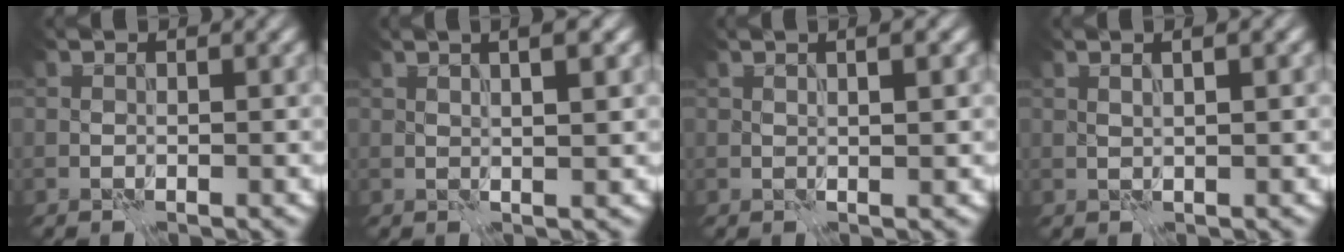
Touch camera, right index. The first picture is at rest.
{"total": 4.6, "force": [2.1, 1.7, 3.6], "torque": [-0.026, 0.028, 0.007]}
{"total": 3.0, "force": [1.2, 1.1, 2.5], "torque": [-0.017, 0.013, 0.000]}
{"total": 3.1, "force": [1.7, 1.2, 2.3], "torque": [-0.011, 0.013, 0.003]}